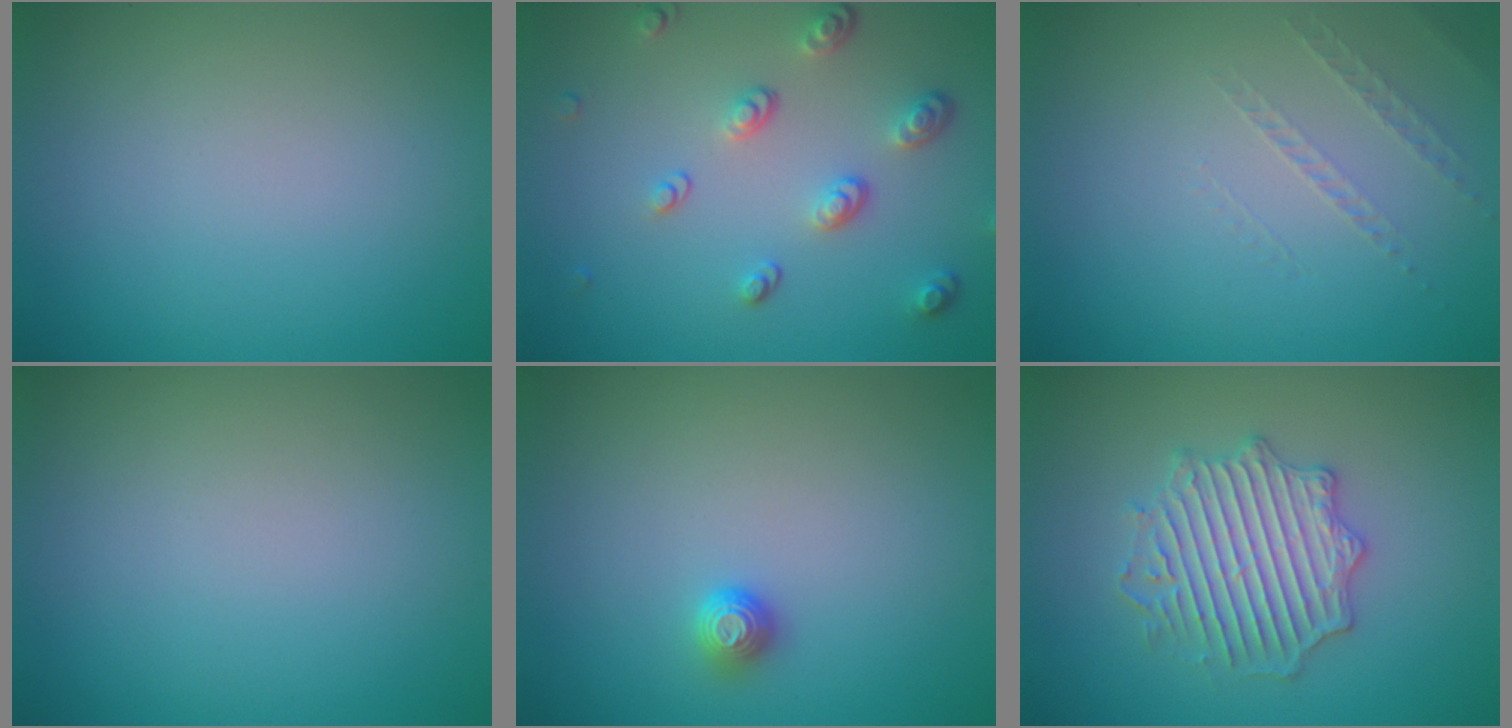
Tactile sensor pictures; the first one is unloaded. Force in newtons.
{"total": 3.4, "press": 2.5, "slide": 2.3}
{"total": 1.0, "press": 0.4, "slide": 0.9}
{"total": 0.0}
{"total": 1.1, "press": 1.0, "slide": 0.4}
{"total": 4.1, "press": 4.1, "slide": 0.6}